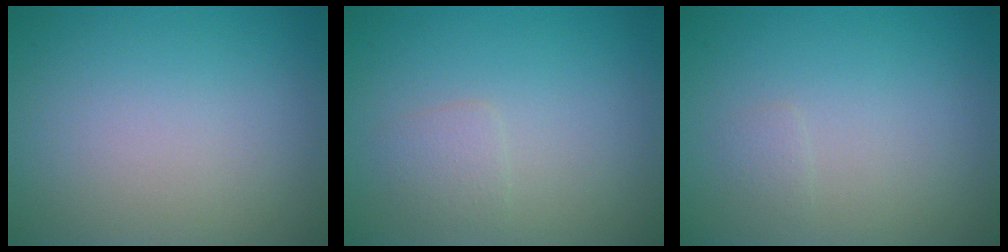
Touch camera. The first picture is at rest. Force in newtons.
{"total": 1.3, "press": 1.3, "slide": 0.0}
{"total": 0.6, "press": 0.6, "slide": 0.1}